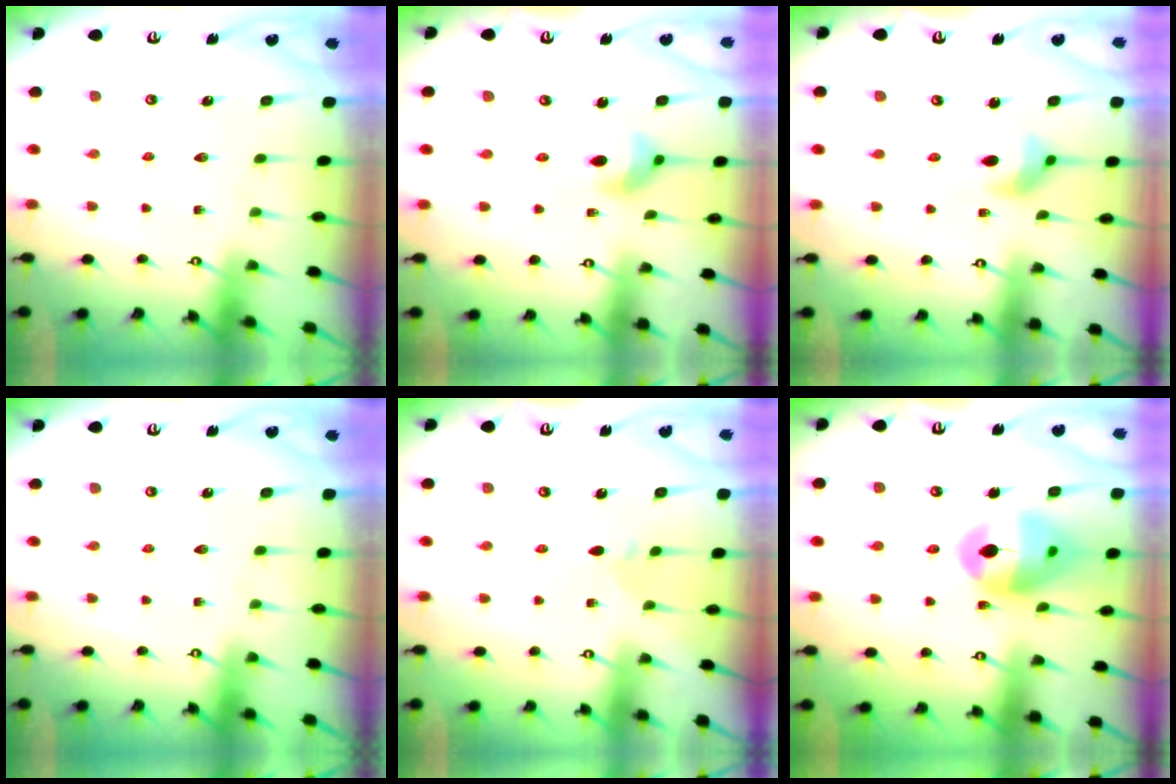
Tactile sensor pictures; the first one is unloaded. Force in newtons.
{"total": 8.0, "press": 7.9, "slide": 1.1}
{"total": 6.4, "press": 6.4, "slide": 0.5}
{"total": 0.0}
{"total": 2.5, "press": 2.5, "slide": 0.6}
{"total": 14.6, "press": 14.5, "slide": 1.6}